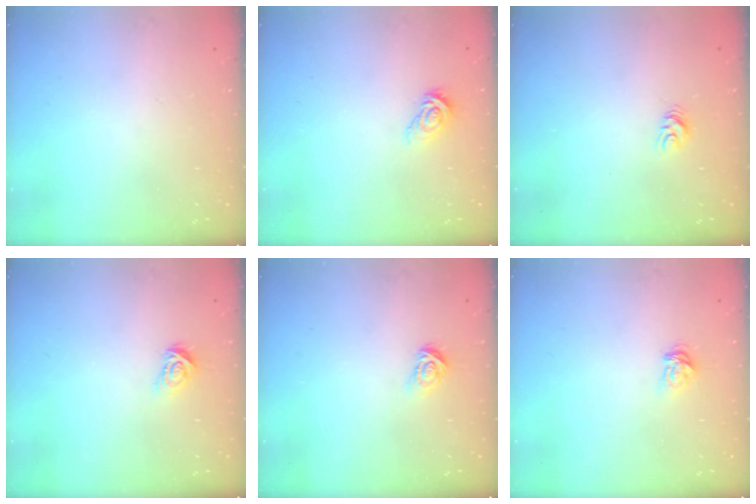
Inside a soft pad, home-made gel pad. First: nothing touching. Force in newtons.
{"total": 7.2, "press": 7.1, "slide": 0.3}
{"total": 4.6, "press": 4.6, "slide": 0.3}
{"total": 3.6, "press": 3.6, "slide": 0.4}
{"total": 3.3, "press": 3.3, "slide": 0.4}
{"total": 5.5, "press": 5.5, "slide": 0.6}